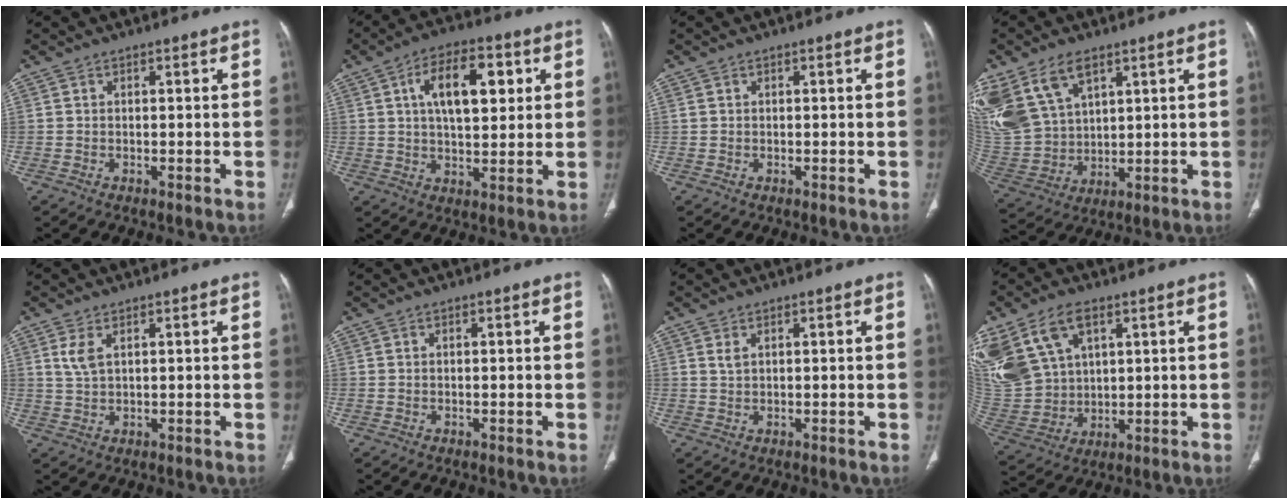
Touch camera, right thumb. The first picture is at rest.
{"total": 12.8, "force": [3.8, 6.3, 10.5], "torque": [-0.147, 0.000, 0.061]}
{"total": 0.6, "force": [0.4, 0.3, 0.3], "torque": [-0.005, 0.007, 0.009]}
{"total": 17.6, "force": [9.1, 10.9, 10.4], "torque": [-0.225, -0.020, 0.196]}
{"total": 3.1, "force": [1.4, 1.4, 2.4], "torque": [-0.055, 0.000, 0.038]}
{"total": 0.0}
{"total": 1.3, "force": [0.7, 0.6, 0.8], "torque": [-0.017, 0.002, 0.020]}
{"total": 19.0, "force": [8.6, 12.6, 11.3], "torque": [-0.251, -0.007, 0.187]}